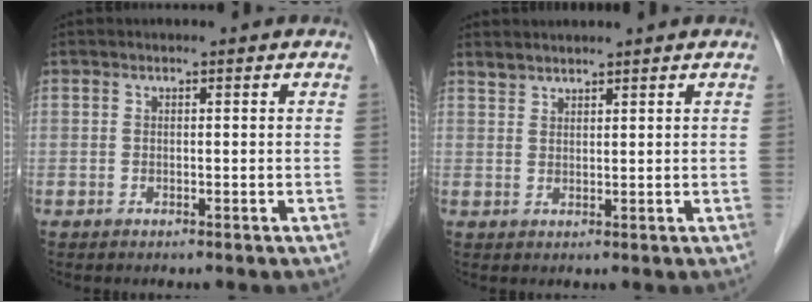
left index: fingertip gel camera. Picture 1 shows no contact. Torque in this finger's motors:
{"motor_torque": [-0.16, 0.00, 0.04, 0.01]}